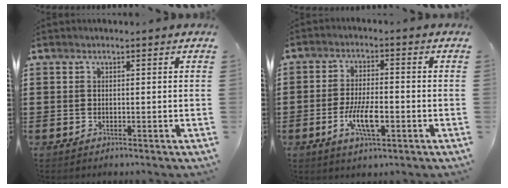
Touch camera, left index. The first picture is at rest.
{"total": 7.1, "force": [-2.5, 2.3, 6.3], "torque": [-0.127, -0.006, -0.046]}